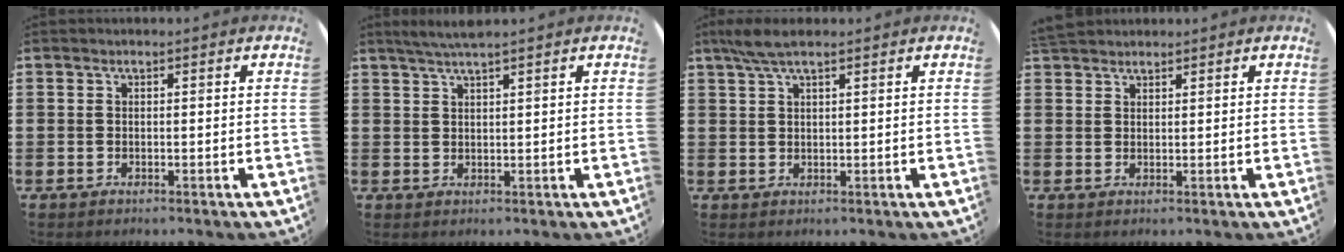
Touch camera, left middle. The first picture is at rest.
{"total": 2.5, "force": [2.1, -0.2, 1.3], "torque": [-0.028, 0.002, 0.038]}
{"total": 3.5, "force": [2.4, 0.6, 2.4], "torque": [-0.052, 0.005, 0.043]}
{"total": 1.9, "force": [1.8, 0.5, 0.1], "torque": [-0.005, 0.005, 0.037]}